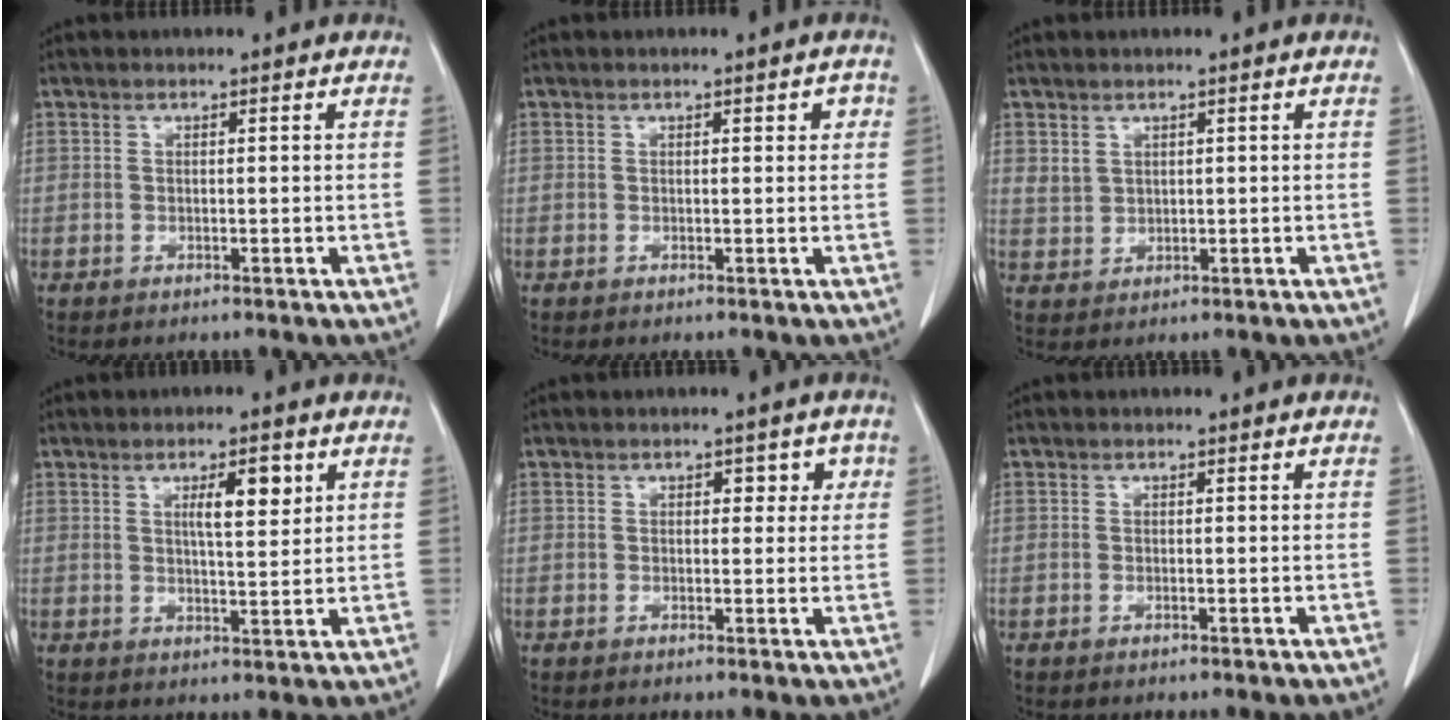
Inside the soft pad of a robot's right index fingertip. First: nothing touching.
{"total": 1.6, "force": [0.5, 0.8, 1.3], "torque": [-0.011, 0.007, 0.006]}
{"total": 2.5, "force": [1.4, 2.0, 0.7], "torque": [-0.010, 0.000, 0.033]}
{"total": 5.3, "force": [2.1, 1.2, 4.7], "torque": [-0.077, 0.001, 0.036]}
{"total": 3.0, "force": [1.0, 2.0, 2.0], "torque": [-0.011, 0.013, 0.009]}
{"total": 0.0}